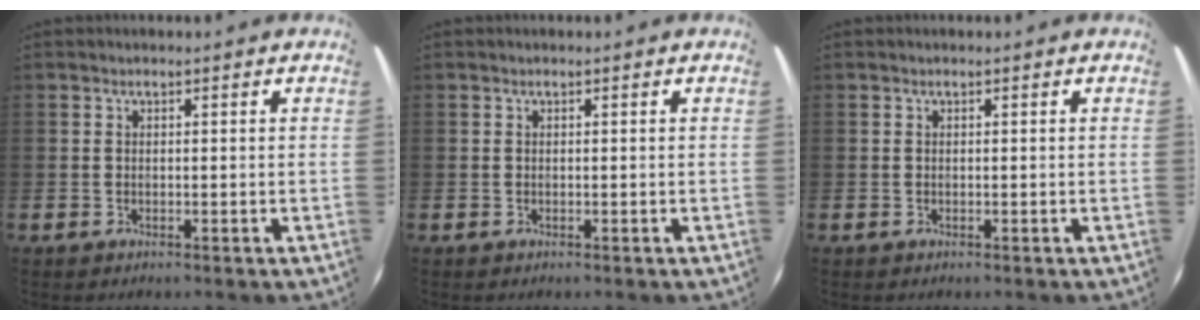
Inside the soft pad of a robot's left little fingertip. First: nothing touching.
{"total": 0.0}
{"total": 0.0}